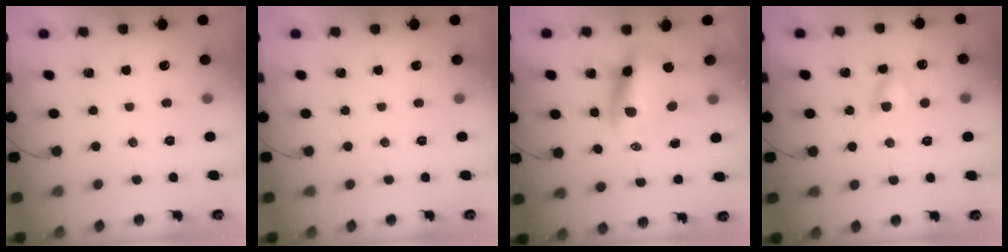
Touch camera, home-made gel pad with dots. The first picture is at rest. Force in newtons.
{"total": 0.0}
{"total": 8.7, "press": 8.3, "slide": 2.3}
{"total": 5.7, "press": 5.7, "slide": 0.7}